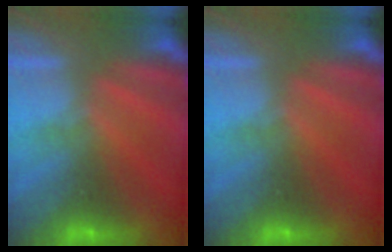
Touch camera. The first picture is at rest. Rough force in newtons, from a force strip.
{"total": 0.0}